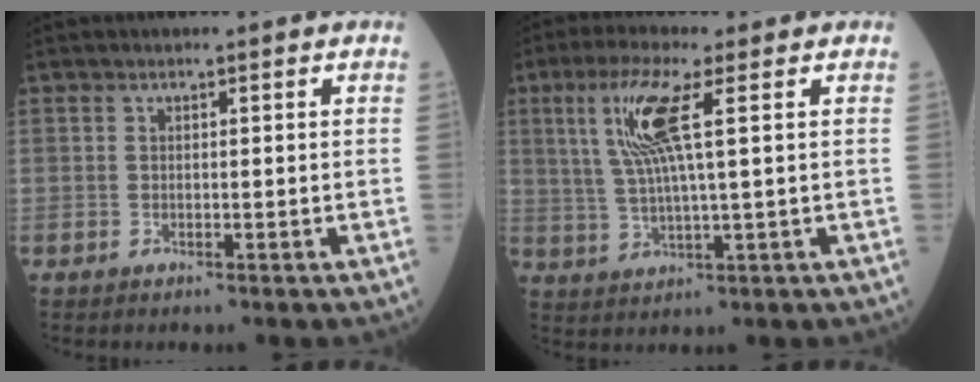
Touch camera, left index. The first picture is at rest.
{"total": 8.4, "force": [2.7, 0.2, 7.9], "torque": [-0.177, 0.005, 0.054]}